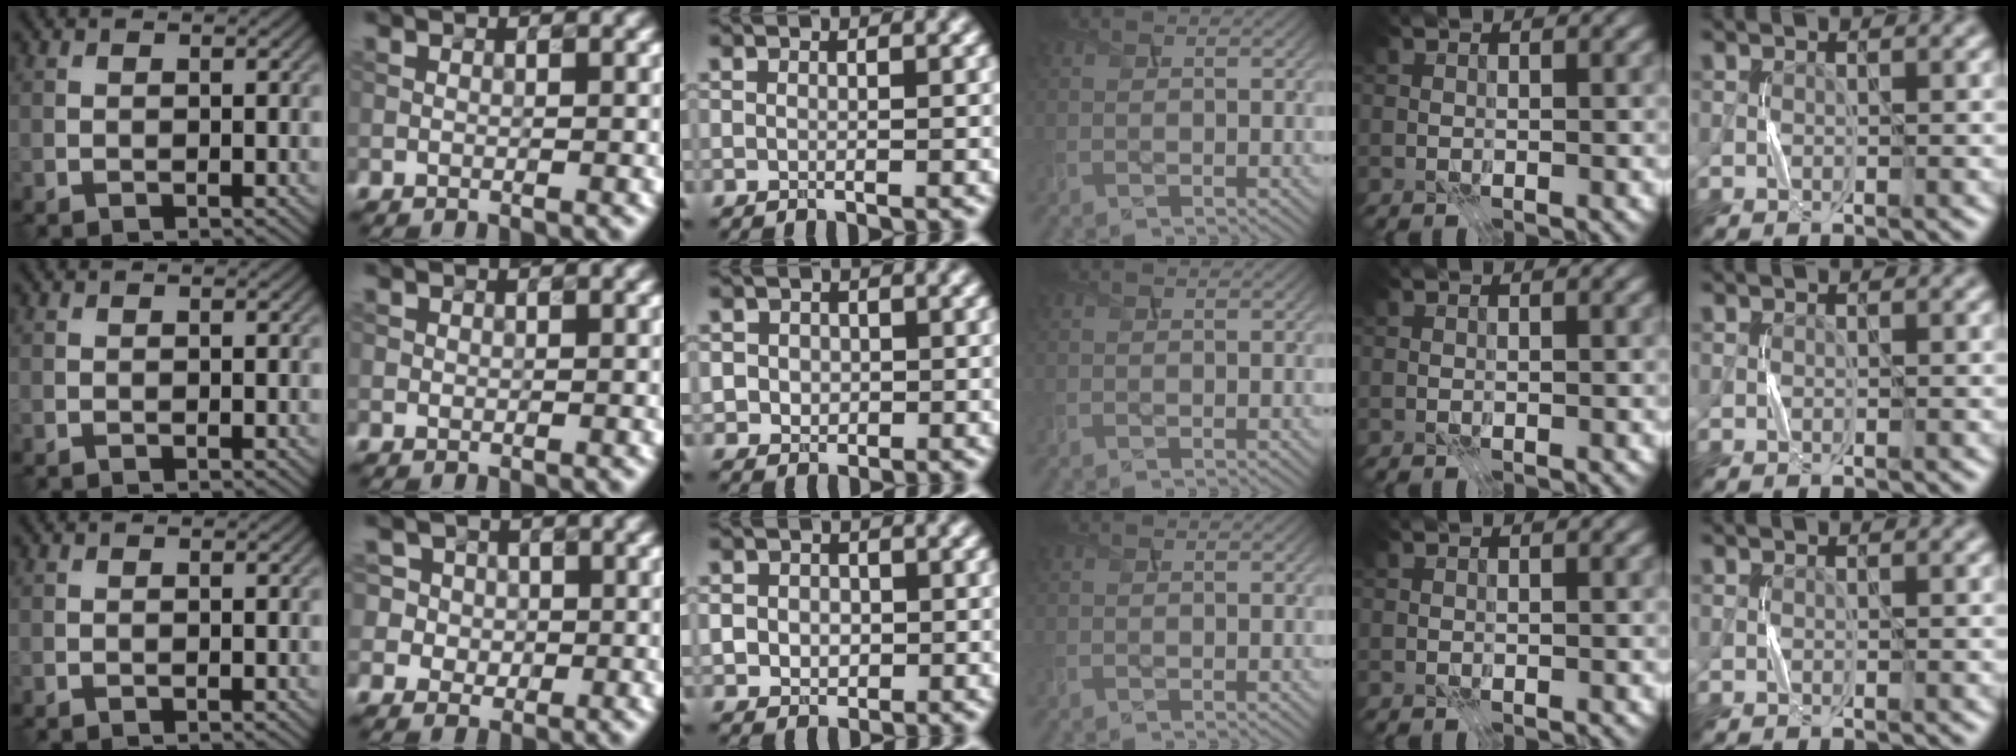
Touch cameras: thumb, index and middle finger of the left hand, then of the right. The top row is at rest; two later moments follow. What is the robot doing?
{"motion": "press", "object": "gel pad"}